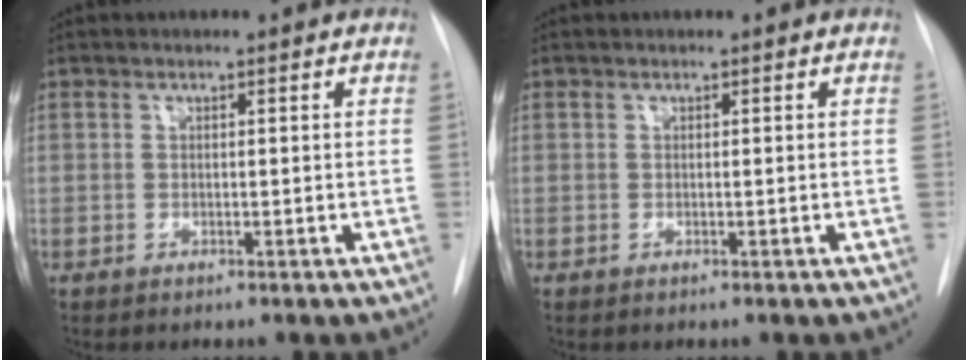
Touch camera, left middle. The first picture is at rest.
{"total": 0.0}